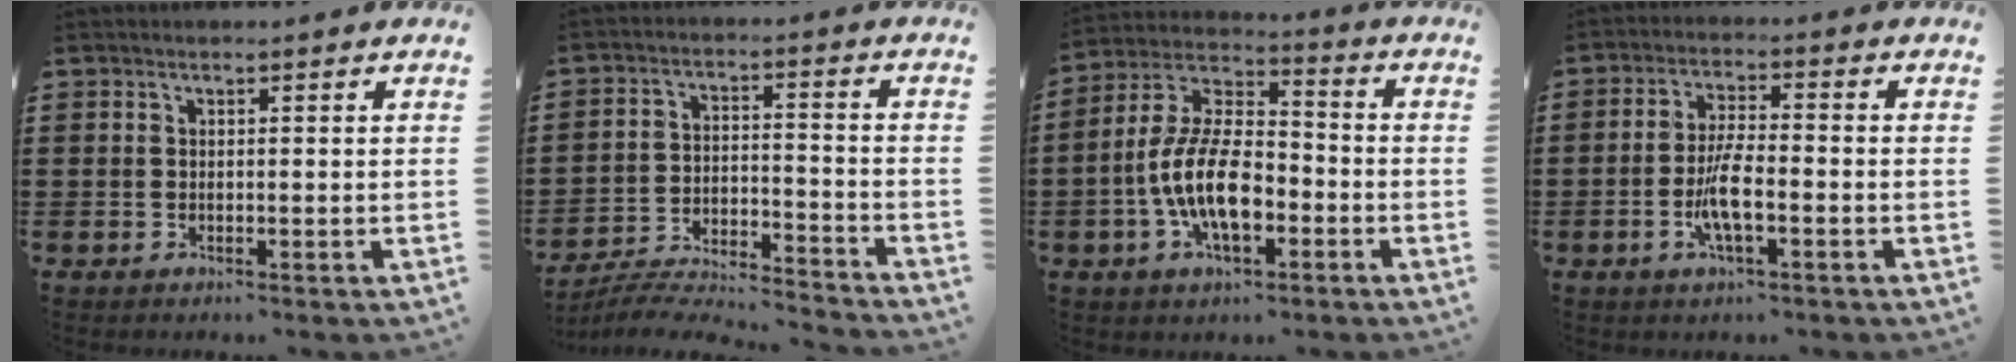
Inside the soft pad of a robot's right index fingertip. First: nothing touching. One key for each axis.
{"total": 5.7, "fx": -5.5, "fy": -0.1, "fz": 1.2, "tx": -0.027, "ty": -0.004, "tz": -0.111}
{"total": 11.7, "fx": -3.6, "fy": 5.3, "fz": 9.8, "tx": -0.219, "ty": -0.003, "tz": -0.068}
{"total": 6.0, "fx": -2.0, "fy": 1.5, "fz": 5.4, "tx": -0.117, "ty": -0.007, "tz": -0.040}